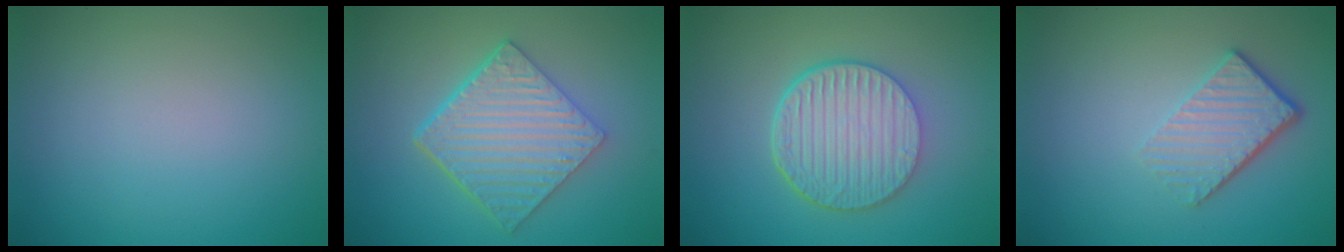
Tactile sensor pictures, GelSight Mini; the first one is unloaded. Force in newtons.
{"total": 6.4, "press": 4.6, "slide": 4.5}
{"total": 6.6, "press": 4.8, "slide": 4.6}
{"total": 4.2, "press": 2.8, "slide": 3.1}